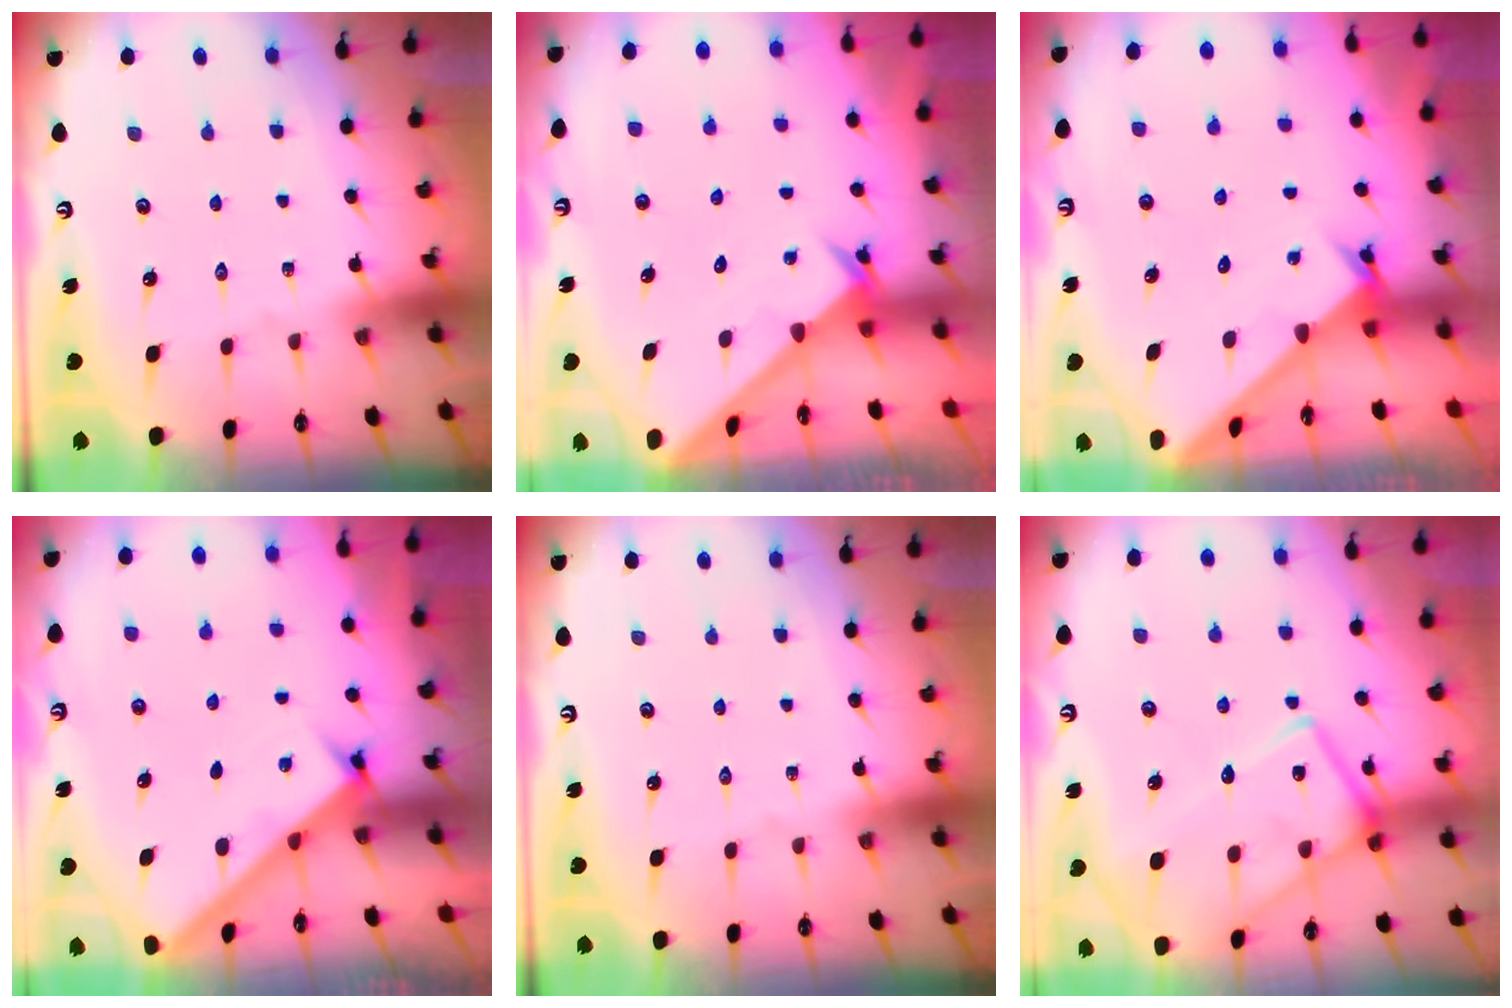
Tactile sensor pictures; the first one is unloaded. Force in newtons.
{"total": 2.4, "press": 2.4, "slide": 0.2}
{"total": 1.9, "press": 1.9, "slide": 0.1}
{"total": 2.9, "press": 2.8, "slide": 0.3}
{"total": 0.0}
{"total": 17.6, "press": 17.5, "slide": 1.4}